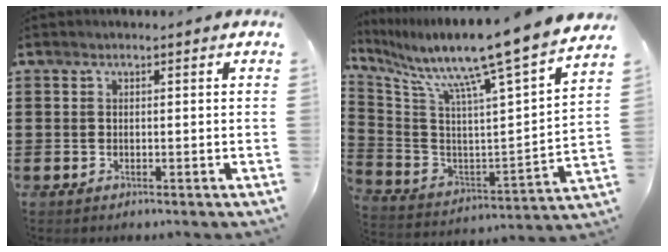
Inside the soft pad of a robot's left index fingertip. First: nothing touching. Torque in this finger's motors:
{"motor_torque": [1.08, -1.06, 0.63, 0.15]}